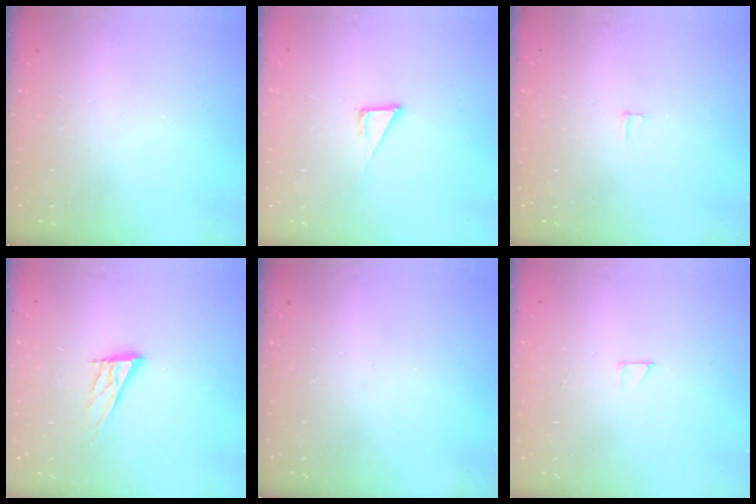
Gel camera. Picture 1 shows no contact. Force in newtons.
{"total": 3.9, "press": 3.9, "slide": 0.2}
{"total": 2.0, "press": 2.0, "slide": 0.2}
{"total": 11.0, "press": 10.7, "slide": 2.6}
{"total": 0.0}
{"total": 2.0, "press": 2.0, "slide": 0.0}